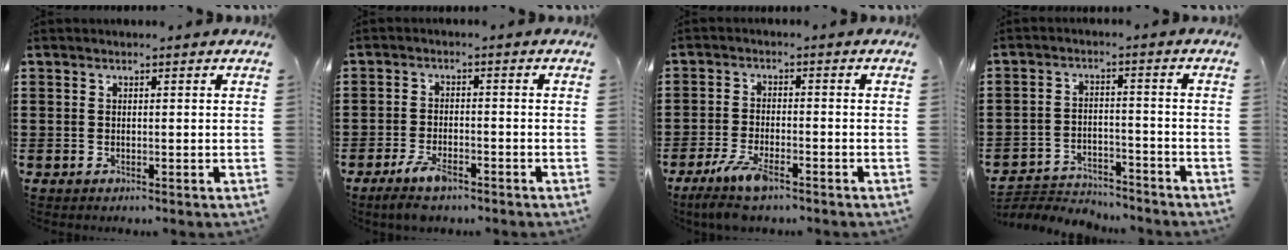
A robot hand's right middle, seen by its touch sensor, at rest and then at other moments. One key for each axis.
{"total": 4.2, "fx": -2.9, "fy": 1.4, "fz": 2.7, "tx": -0.063, "ty": -0.003, "tz": -0.058}
{"total": 5.9, "fx": -4.0, "fy": 1.6, "fz": 4.0, "tx": -0.089, "ty": -0.007, "tz": -0.076}
{"total": 3.8, "fx": -3.7, "fy": 0.9, "fz": 0.3, "tx": -0.010, "ty": 0.008, "tz": -0.080}